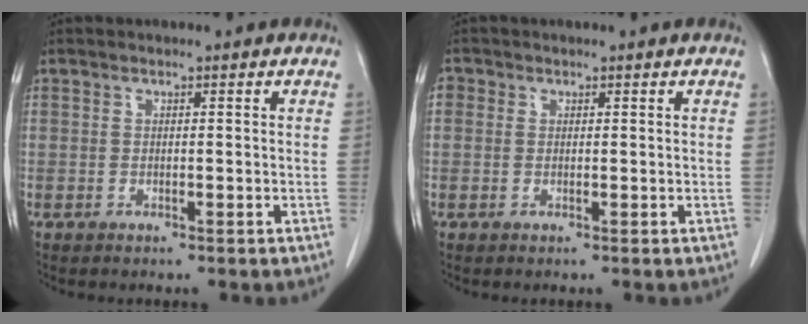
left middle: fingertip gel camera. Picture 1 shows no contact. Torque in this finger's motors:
{"motor_torque": [0.14, -0.14, 0.15, 0.04]}